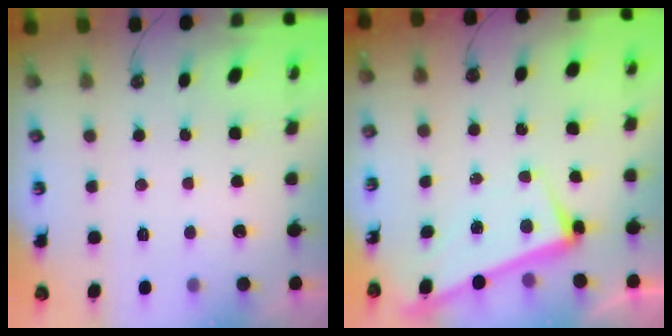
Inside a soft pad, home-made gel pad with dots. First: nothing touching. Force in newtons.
{"total": 2.6, "press": 2.5, "slide": 0.7}